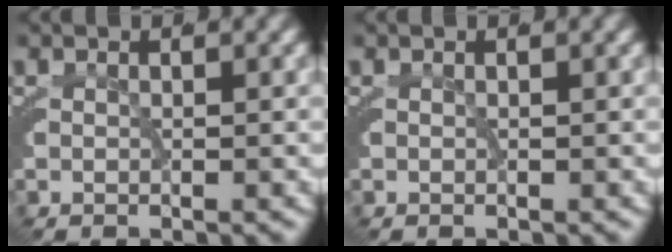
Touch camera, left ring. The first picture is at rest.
{"total": 0.0}